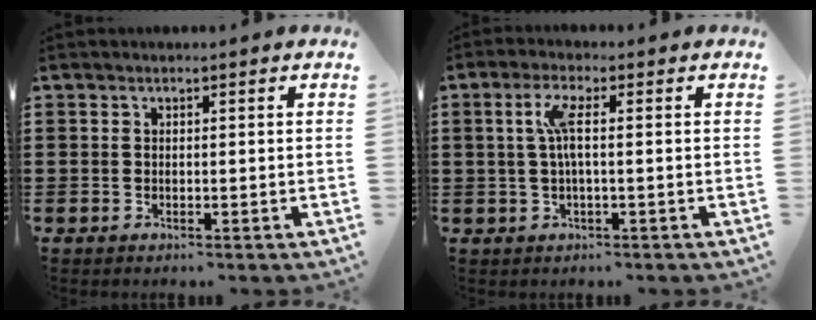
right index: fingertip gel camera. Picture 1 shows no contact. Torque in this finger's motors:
{"motor_torque": [0.55, -0.11, 0.15, 0.06]}